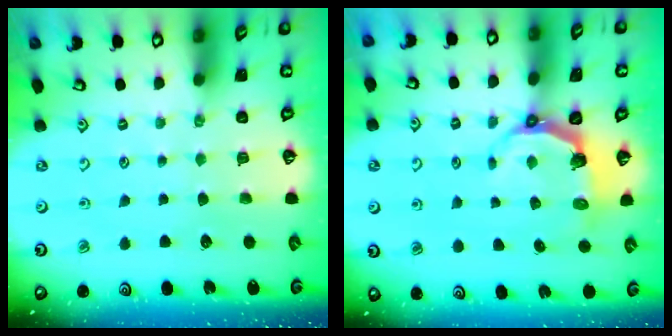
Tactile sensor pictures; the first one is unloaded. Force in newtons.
{"total": 5.6, "press": 4.0, "slide": 4.0}